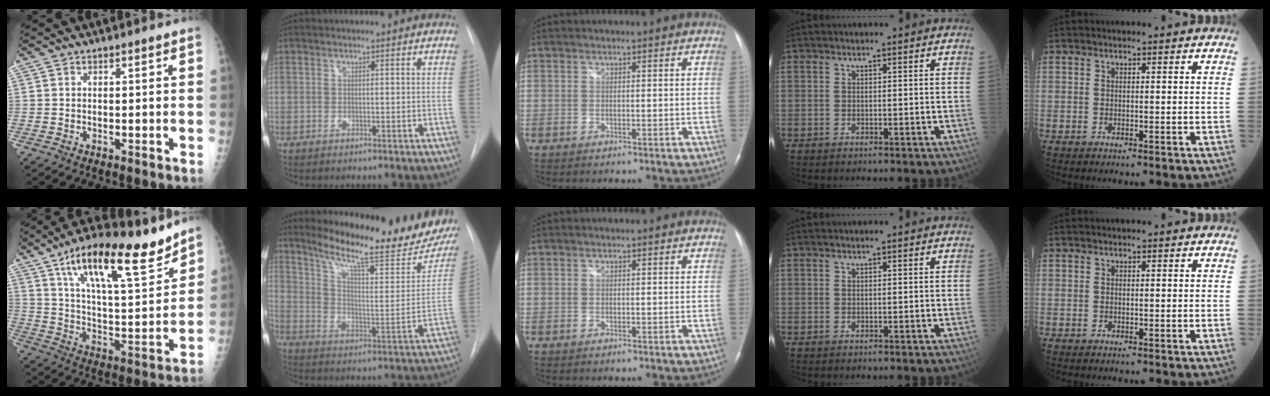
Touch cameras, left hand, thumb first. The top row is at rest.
{"thumb": {"total": 21.6, "force": [14.4, 6.1, 14.8], "torque": [-0.212, -0.064, 0.243]}, "index": {"total": 23.7, "force": [19.6, 3.3, 13.0], "torque": [-0.200, -0.053, 0.268]}}